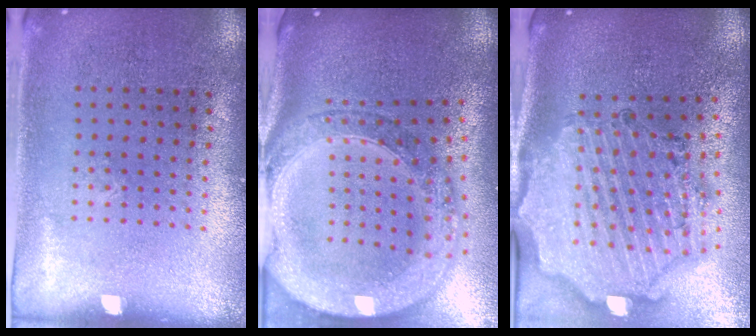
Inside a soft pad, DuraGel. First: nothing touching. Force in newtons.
{"total": 3.5, "press": 2.8, "slide": 2.1}
{"total": 2.9, "press": 2.6, "slide": 1.2}